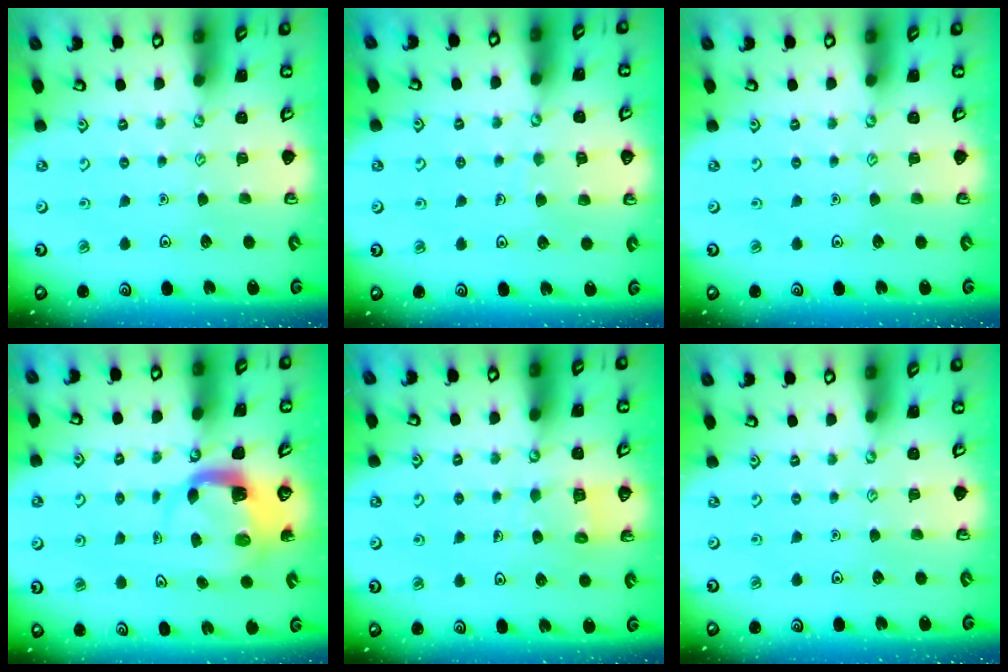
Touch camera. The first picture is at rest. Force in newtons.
{"total": 5.7, "press": 5.7, "slide": 0.5}
{"total": 0.0}
{"total": 4.1, "press": 4.1, "slide": 0.5}
{"total": 5.6, "press": 5.6, "slide": 0.3}
{"total": 0.0}